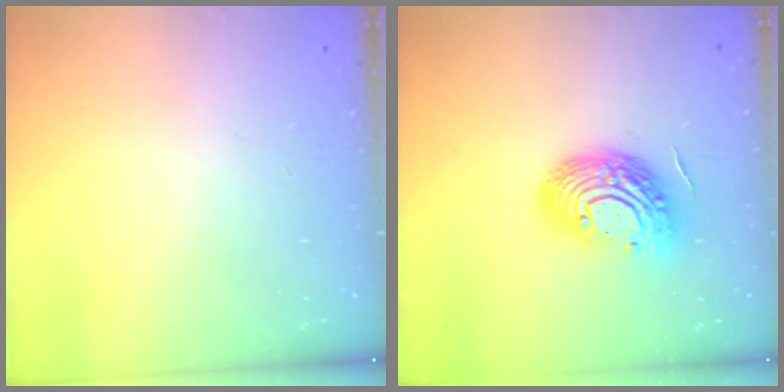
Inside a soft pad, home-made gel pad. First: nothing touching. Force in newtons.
{"total": 16.2, "press": 16.1, "slide": 1.2}